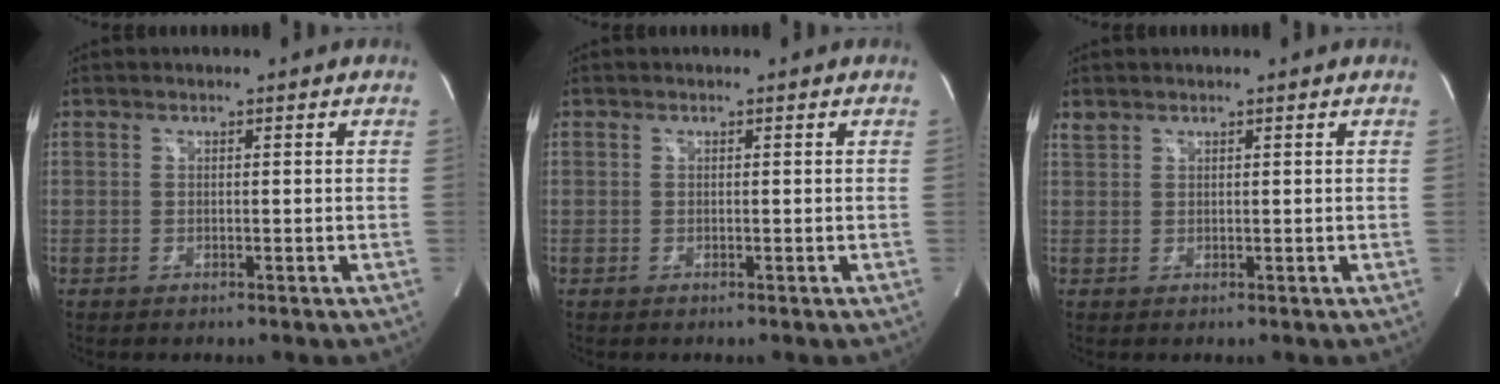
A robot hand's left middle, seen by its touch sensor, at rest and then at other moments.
{"total": 0.0}
{"total": 1.0, "force": [0.9, 0.3, 0.0], "torque": [-0.005, 0.007, 0.022]}